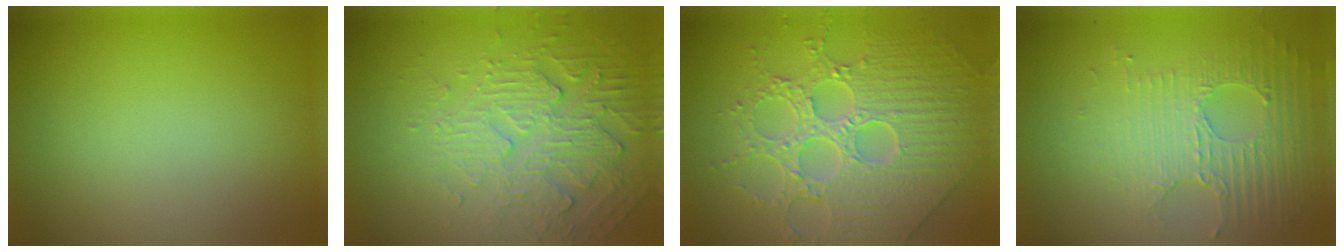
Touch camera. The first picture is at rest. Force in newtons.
{"total": 5.3, "press": 3.7, "slide": 3.7}
{"total": 6.1, "press": 5.6, "slide": 2.3}
{"total": 5.2, "press": 3.3, "slide": 4.1}